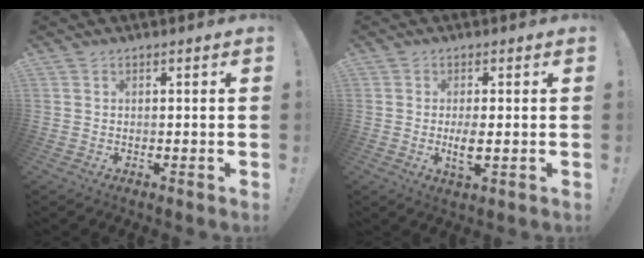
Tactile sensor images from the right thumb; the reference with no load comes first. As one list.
[{"total": 4.5, "force": [-0.3, 1.2, 4.4], "torque": [-0.085, -0.011, -0.007]}]